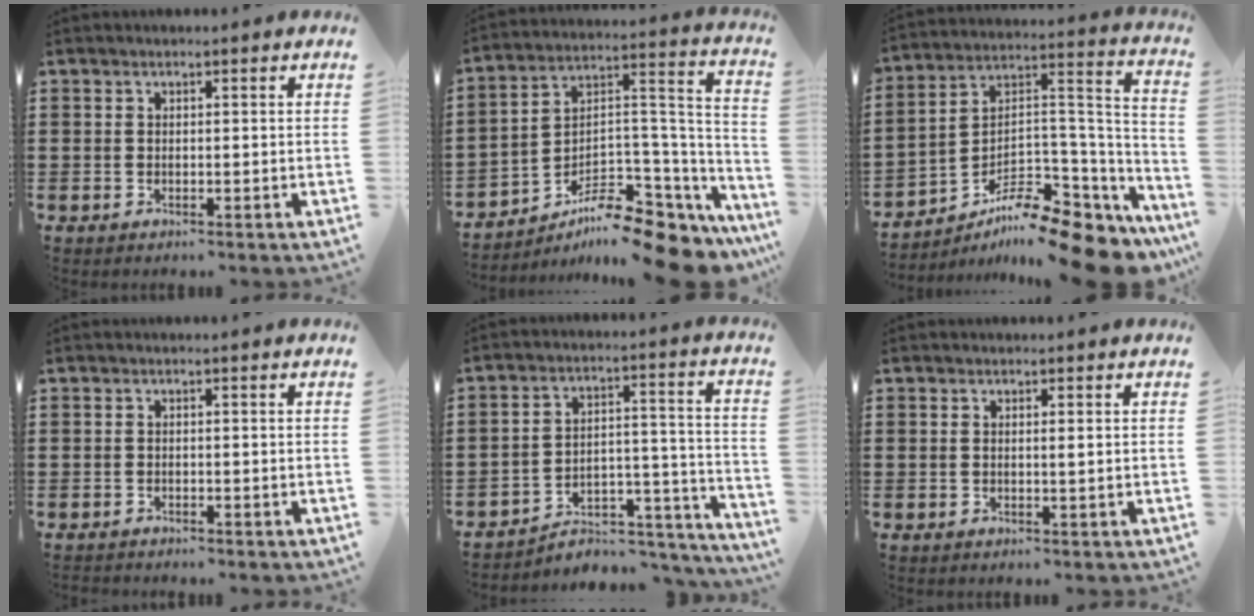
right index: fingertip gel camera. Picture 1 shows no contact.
{"total": 9.6, "force": [-7.3, 3.0, 5.4], "torque": [-0.083, 0.014, -0.136]}
{"total": 10.2, "force": [-8.3, 2.7, 5.4], "torque": [-0.085, 0.014, -0.154]}
{"total": 0.7, "force": [-0.7, 0.1, 0.0], "torque": [0.000, 0.001, -0.016]}
{"total": 4.2, "force": [-3.7, 1.7, 1.2], "torque": [-0.024, 0.002, -0.077]}
{"total": 0.6, "force": [0.1, -0.1, 0.6], "torque": [-0.012, -0.003, 0.002]}